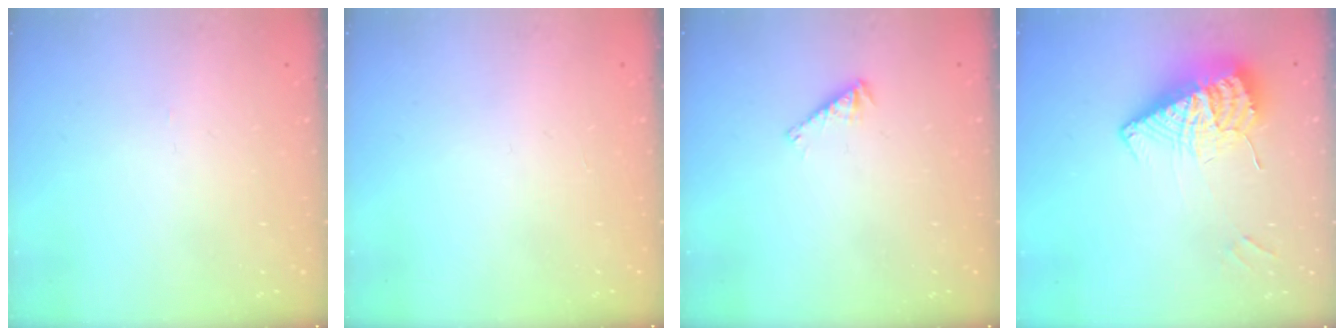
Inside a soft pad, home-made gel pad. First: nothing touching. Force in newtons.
{"total": 0.0}
{"total": 2.8, "press": 2.7, "slide": 0.5}
{"total": 12.8, "press": 12.7, "slide": 1.6}